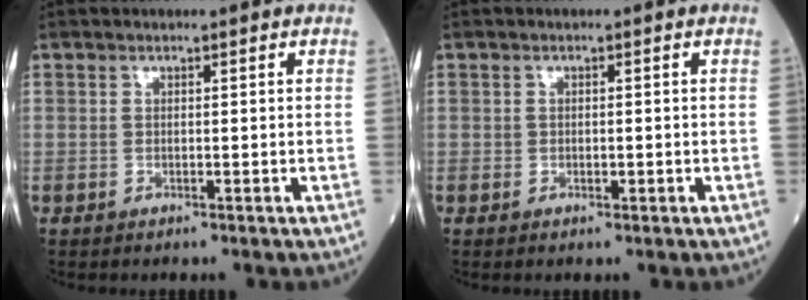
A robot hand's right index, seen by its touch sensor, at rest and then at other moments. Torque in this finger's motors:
{"motor_torque": [-0.12, -0.17, -0.09, -0.01]}